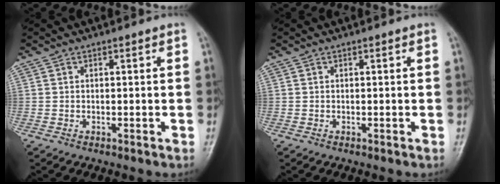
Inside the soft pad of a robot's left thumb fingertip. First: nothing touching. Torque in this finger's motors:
{"motor_torque": [-0.29, -0.26, 0.18, 0.33, -0.06]}